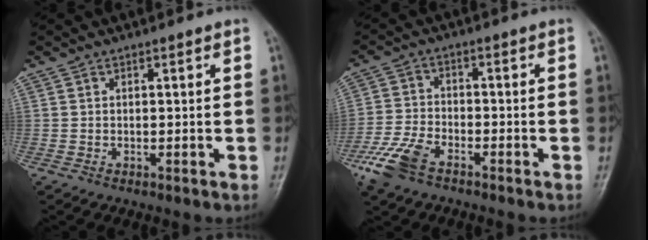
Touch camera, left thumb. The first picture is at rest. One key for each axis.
{"total": 8.1, "fx": -5.2, "fy": 3.8, "fz": 4.8, "tx": -0.113, "ty": 0.009, "tz": -0.107}